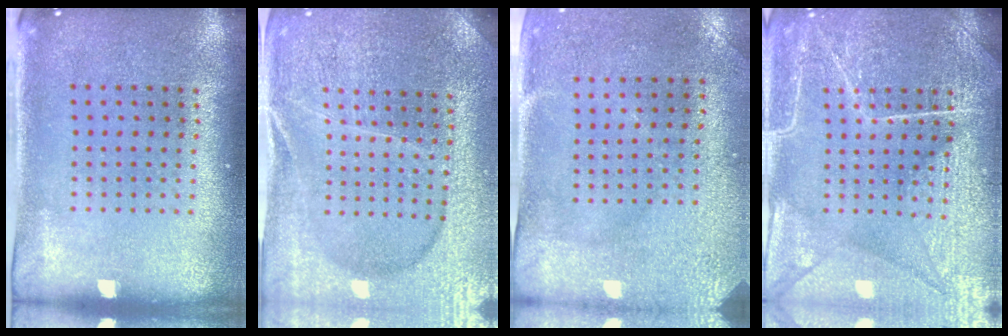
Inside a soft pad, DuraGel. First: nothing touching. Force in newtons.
{"total": 4.2, "press": 4.0, "slide": 1.2}
{"total": 3.0, "press": 2.4, "slide": 1.8}
{"total": 6.7, "press": 6.6, "slide": 0.8}